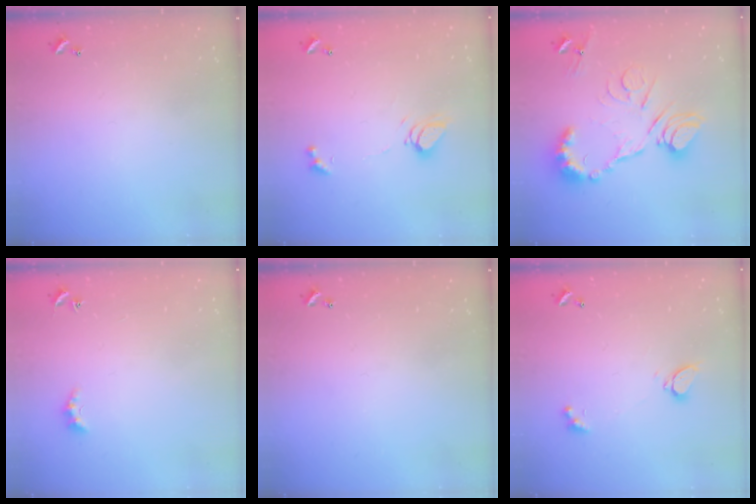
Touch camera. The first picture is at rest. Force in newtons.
{"total": 5.5, "press": 5.4, "slide": 0.8}
{"total": 15.6, "press": 15.5, "slide": 1.7}
{"total": 2.4, "press": 2.4, "slide": 0.6}
{"total": 0.0}
{"total": 2.3, "press": 2.2, "slide": 0.7}